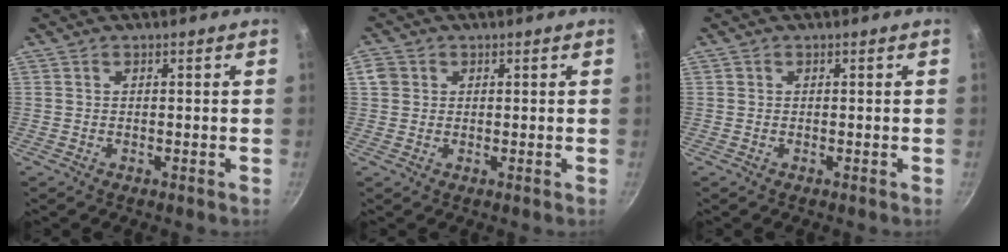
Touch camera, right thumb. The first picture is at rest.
{"total": 2.8, "force": [0.5, 2.6, 1.0], "torque": [-0.007, 0.006, 0.005]}
{"total": 0.0}